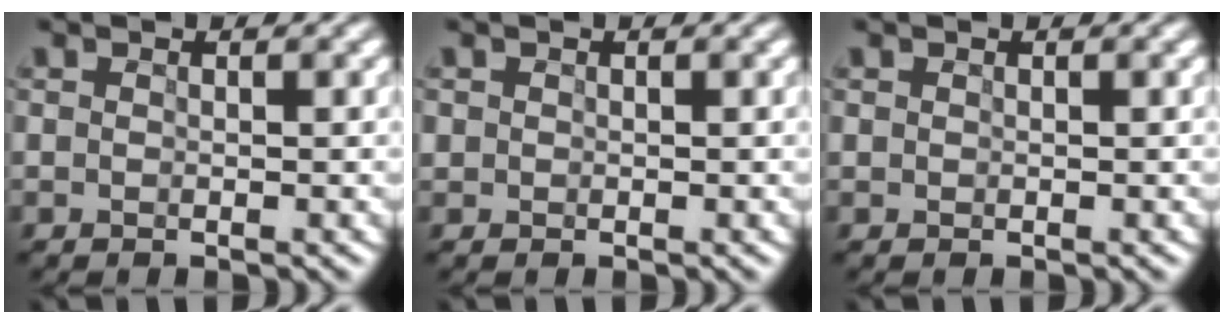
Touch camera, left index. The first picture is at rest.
{"total": 0.9, "force": [0.2, 0.8, 0.2], "torque": [0.001, 0.008, 0.001]}
{"total": 0.0}